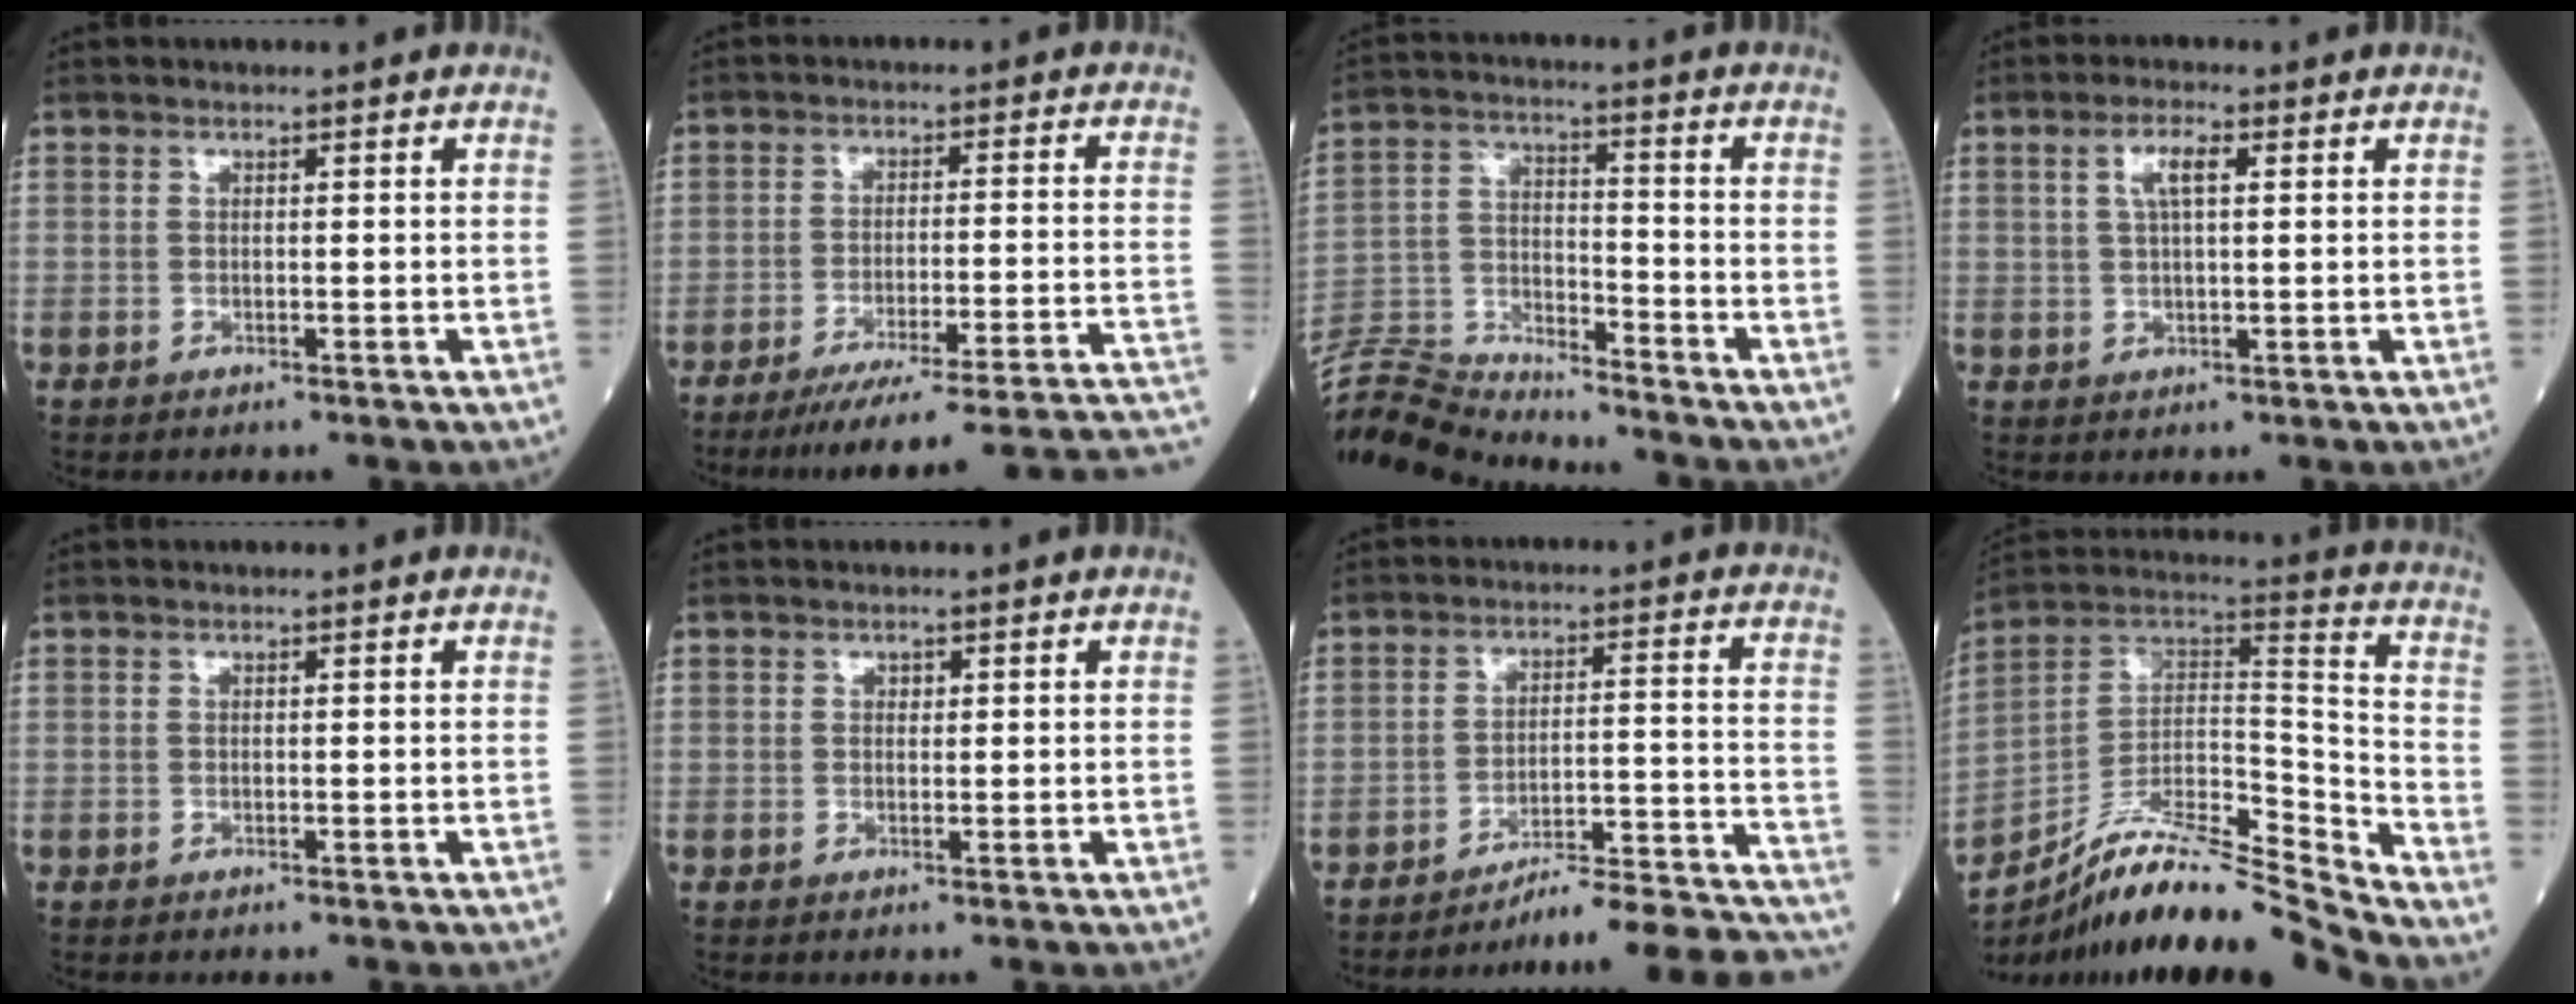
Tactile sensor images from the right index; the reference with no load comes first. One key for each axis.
{"total": 22.1, "fx": -19.6, "fy": -1.1, "fz": 10.1, "tx": -0.072, "ty": -0.016, "tz": -0.259}
{"total": 14.3, "fx": -14.2, "fy": 0.4, "fz": 1.5, "tx": -0.043, "ty": 0.021, "tz": -0.254}
{"total": 3.9, "fx": 1.4, "fy": 0.9, "fz": 3.5, "tx": -0.072, "ty": 0.008, "tz": 0.028}
{"total": 0.0}
{"total": 0.7, "fx": 0.3, "fy": 0.5, "fz": 0.3, "tx": -0.001, "ty": 0.000, "tz": 0.003}
{"total": 20.9, "fx": -20.2, "fy": -1.3, "fz": 5.2, "tx": -0.025, "ty": 0.006, "tz": -0.271}
{"total": 18.1, "fx": -16.1, "fy": 0.4, "fz": 8.3, "tx": -0.150, "ty": 0.037, "tz": -0.288}